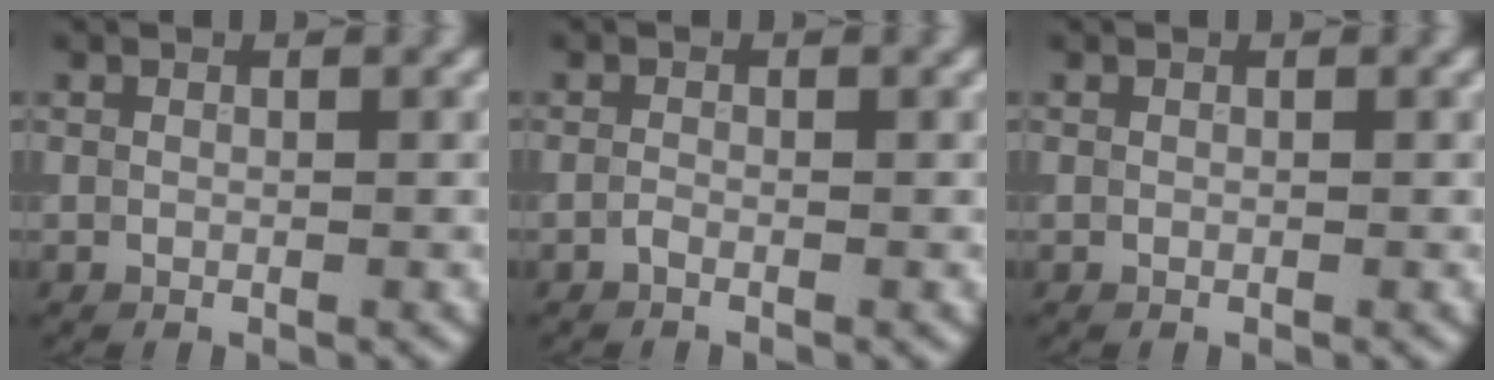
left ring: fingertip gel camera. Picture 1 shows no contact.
{"total": 0.5, "force": [-0.4, 0.1, 0.3], "torque": [-0.007, 0.000, -0.010]}
{"total": 0.0}